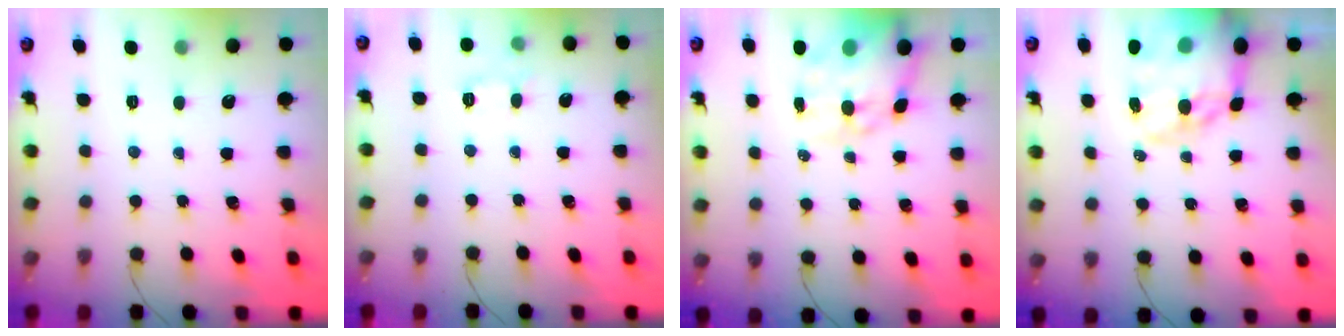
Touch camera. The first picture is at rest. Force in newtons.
{"total": 7.0, "press": 6.8, "slide": 1.8}
{"total": 14.2, "press": 13.7, "slide": 3.8}
{"total": 21.4, "press": 20.9, "slide": 4.8}